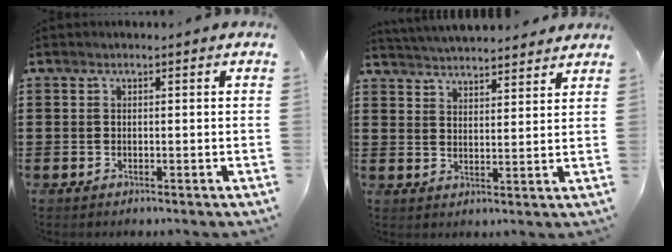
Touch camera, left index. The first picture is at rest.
{"total": 4.1, "force": [4.1, 0.0, 0.2], "torque": [-0.018, -0.019, 0.074]}